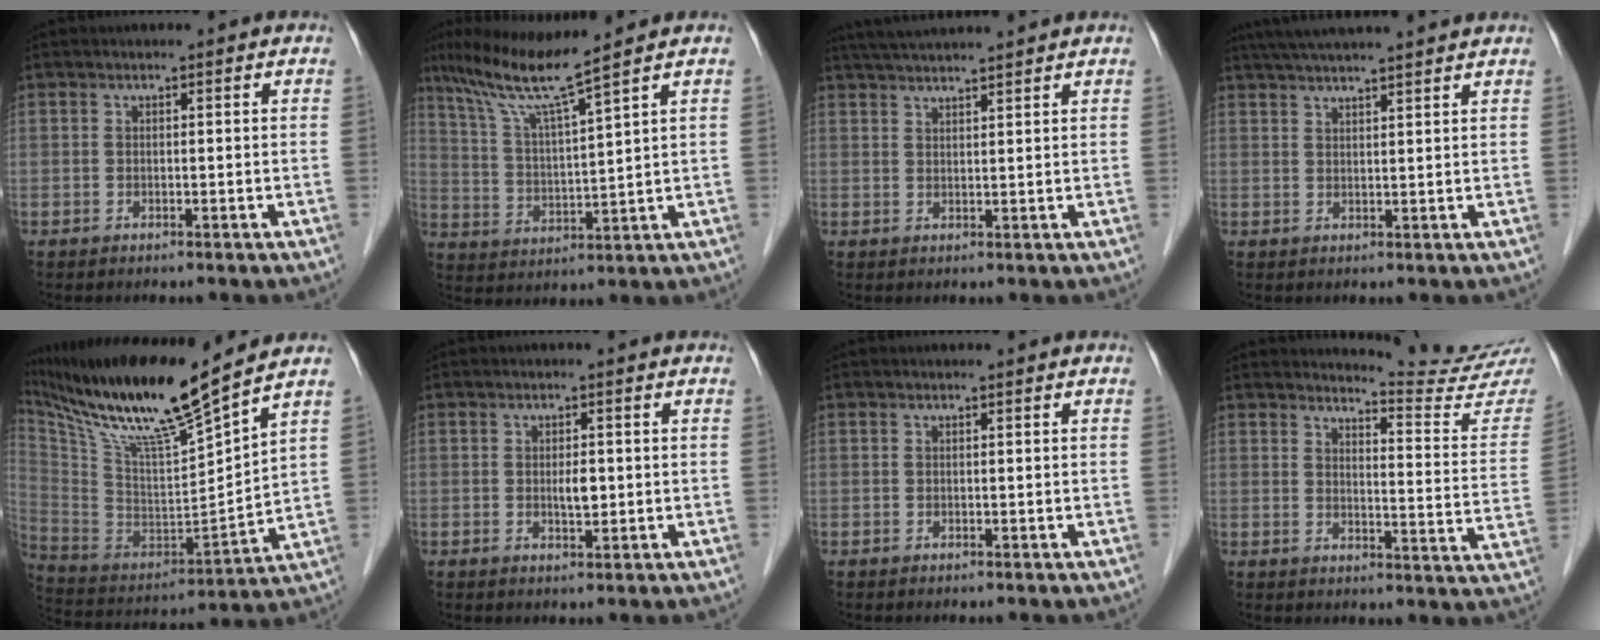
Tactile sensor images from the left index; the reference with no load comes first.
{"total": 9.9, "force": [7.4, -1.8, 6.2], "torque": [-0.116, -0.003, 0.141]}
{"total": 8.5, "force": [7.8, -0.5, 3.3], "torque": [-0.059, 0.035, 0.119]}
{"total": 13.5, "force": [12.1, 0.2, 6.1], "torque": [-0.105, 0.038, 0.170]}
{"total": 18.8, "force": [14.8, -0.2, 11.7], "torque": [-0.214, -0.010, 0.278]}
{"total": 2.0, "force": [0.0, 0.8, 1.9], "torque": [-0.033, -0.001, 0.001]}
{"total": 0.0}
{"total": 13.6, "force": [13.5, -1.6, 0.4], "torque": [-0.004, -0.115, 0.145]}